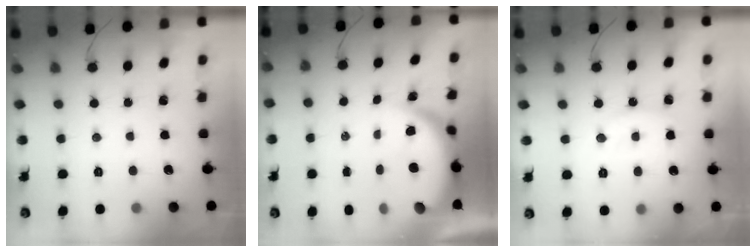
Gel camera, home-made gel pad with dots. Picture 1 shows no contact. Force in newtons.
{"total": 7.3, "press": 7.3, "slide": 0.8}
{"total": 7.6, "press": 7.6, "slide": 0.5}